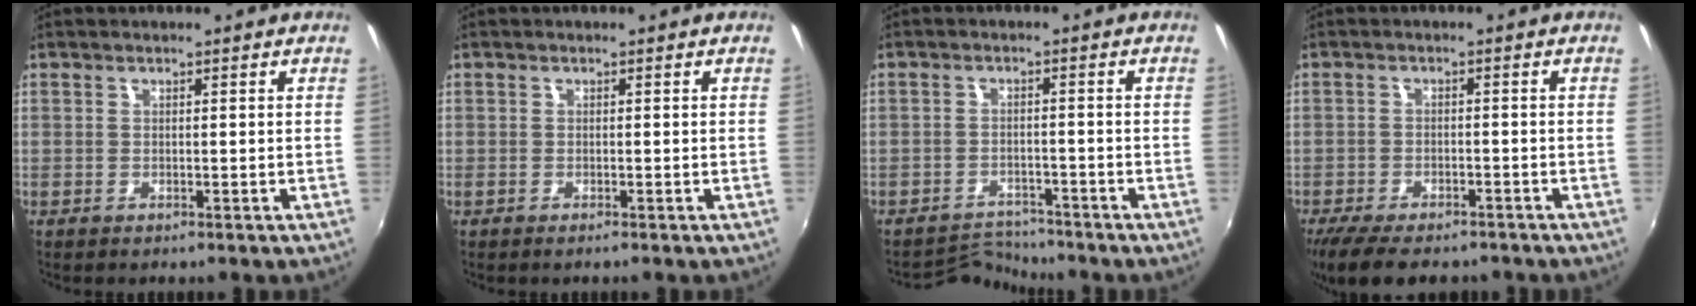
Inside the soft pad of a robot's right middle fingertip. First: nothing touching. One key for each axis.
{"total": 0.6, "fx": -0.5, "fy": -0.1, "fz": 0.4, "tx": -0.007, "ty": -0.003, "tz": -0.011}
{"total": 4.4, "fx": -4.2, "fy": 0.0, "fz": -1.0, "tx": 0.002, "ty": 0.009, "tz": -0.075}
{"total": 11.9, "fx": -9.5, "fy": 3.8, "fz": 6.0, "tx": -0.133, "ty": -0.034, "tz": -0.154}